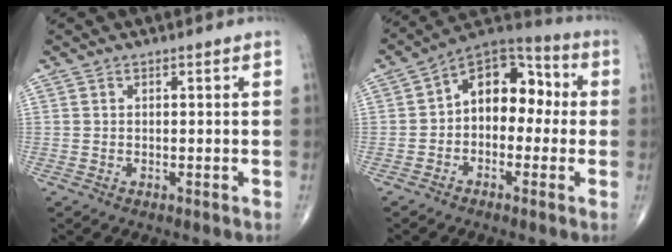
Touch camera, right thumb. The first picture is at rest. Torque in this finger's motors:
{"motor_torque": [-0.10, 0.53, 0.84, 0.08, 0.09]}